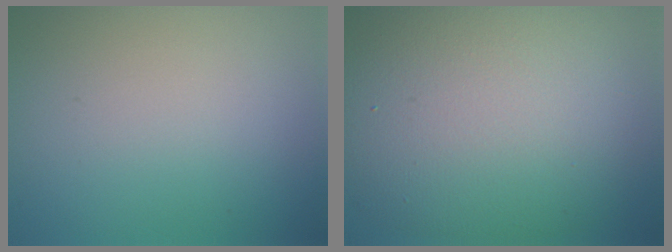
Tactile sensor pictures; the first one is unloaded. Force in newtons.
{"total": 13.1, "press": 13.1, "slide": 0.4}